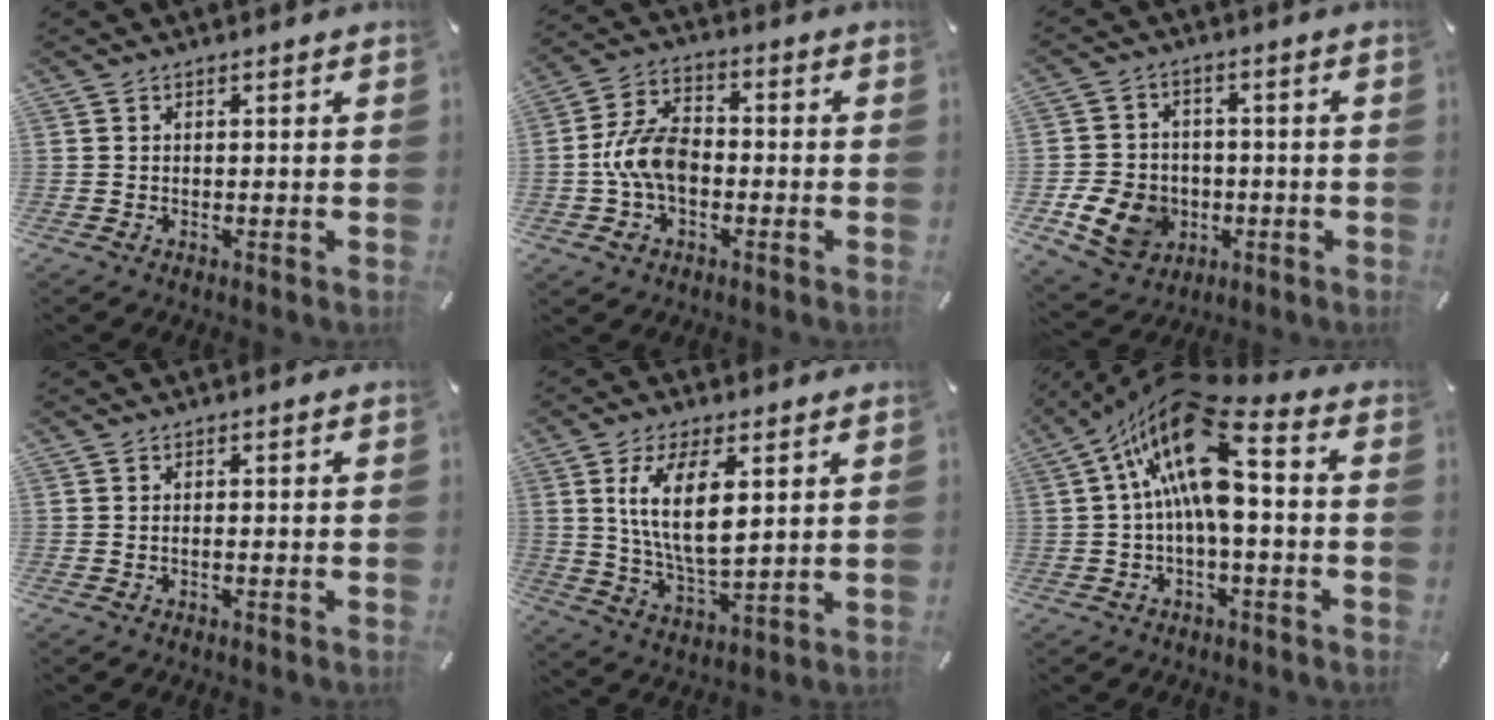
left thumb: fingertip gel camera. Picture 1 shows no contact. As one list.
[{"total": 10.3, "force": [-2.3, 7.2, 6.9], "torque": [-0.148, 0.020, -0.040]}, {"total": 10.6, "force": [-3.3, 8.7, 5.0], "torque": [-0.099, 0.022, -0.055]}, {"total": 0.5, "force": [-0.3, 0.1, 0.4], "torque": [-0.011, -0.004, -0.004]}, {"total": 12.2, "force": [4.1, 5.4, 10.2], "torque": [-0.200, -0.009, 0.069]}, {"total": 18.4, "force": [4.0, 8.0, 16.1], "torque": [-0.298, -0.022, 0.065]}]